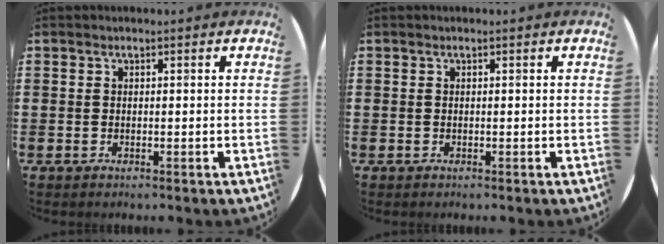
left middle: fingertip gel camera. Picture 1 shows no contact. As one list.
[{"total": 0.0}]